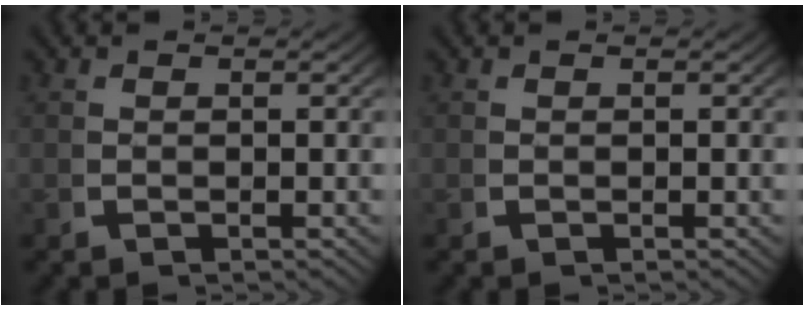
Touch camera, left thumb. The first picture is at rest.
{"total": 0.0}